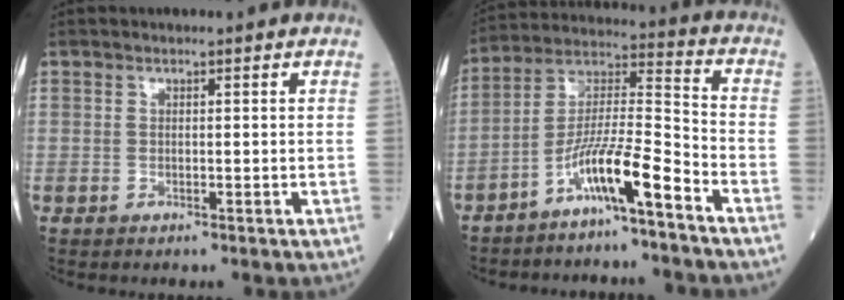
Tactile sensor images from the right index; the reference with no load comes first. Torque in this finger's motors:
{"motor_torque": [1.33, -0.80, 0.68, 0.19]}